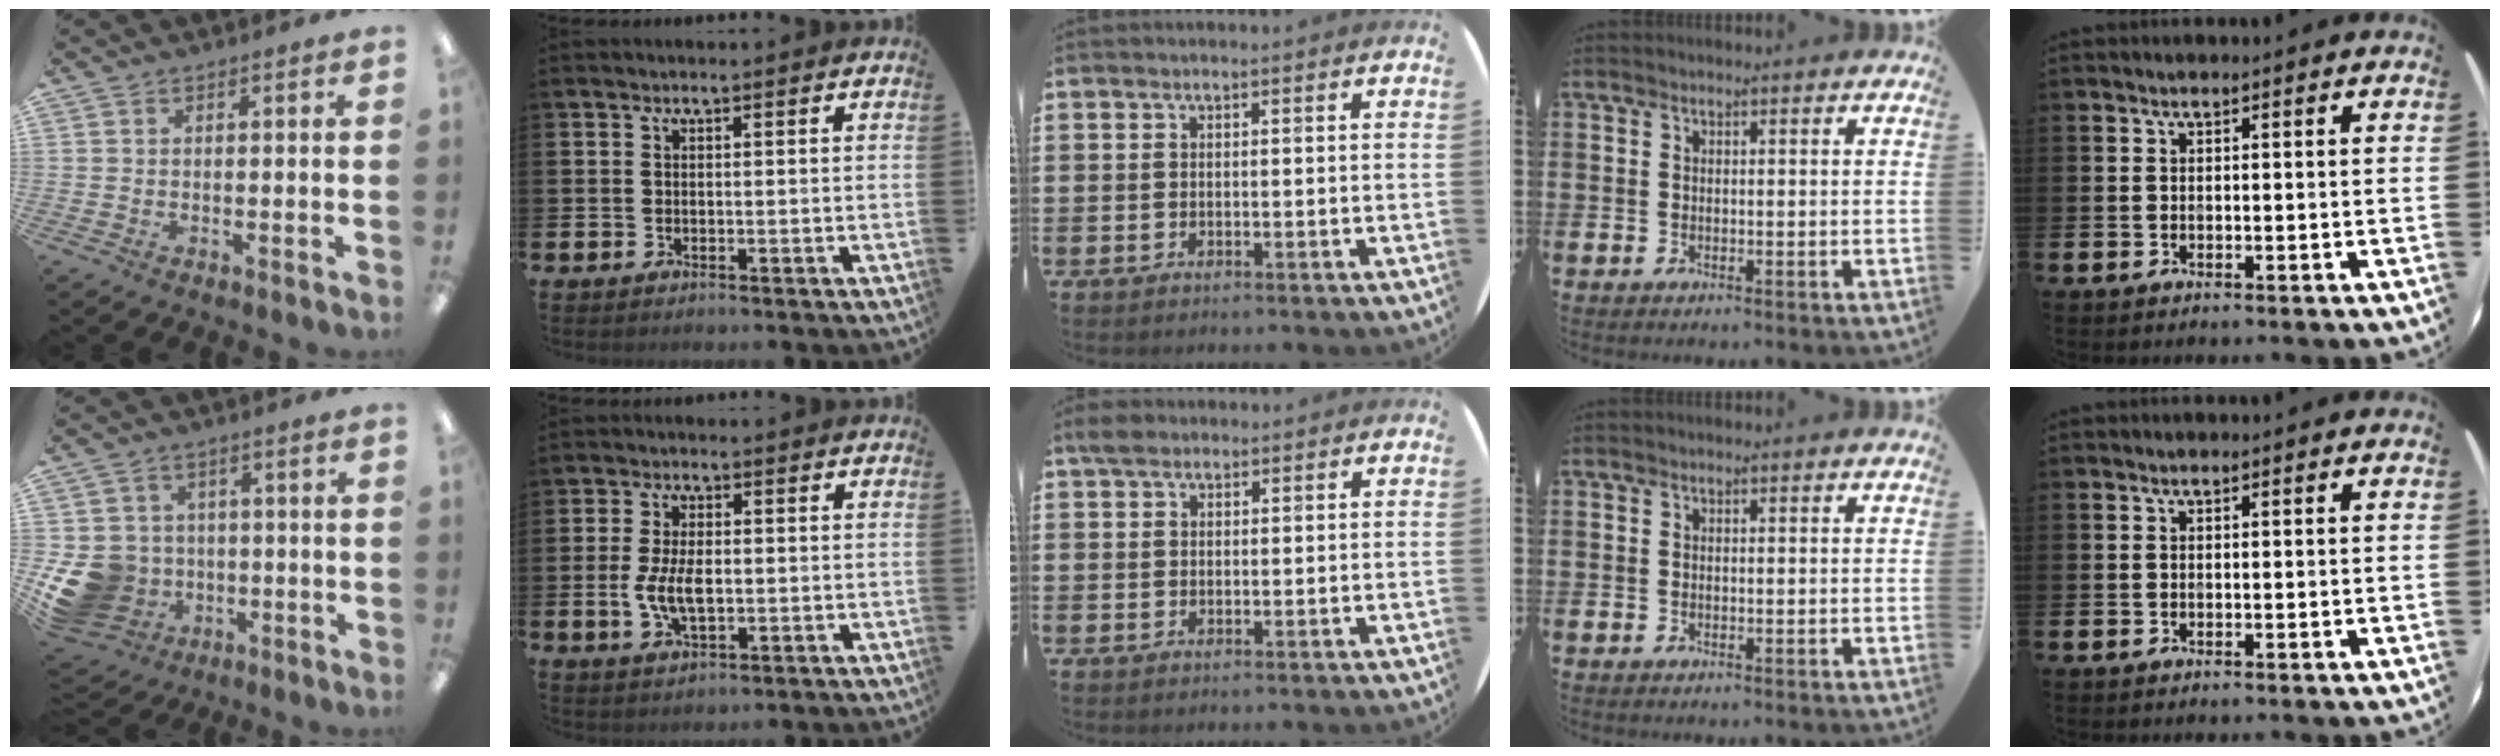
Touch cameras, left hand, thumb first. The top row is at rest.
{"thumb": {"total": 12.5, "force": [-2.9, 11.3, 4.6], "torque": [-0.122, 0.020, -0.042]}, "index": {"total": 5.4, "force": [-0.3, 2.7, 4.7], "torque": [-0.096, 0.002, -0.010]}, "middle": {"total": 1.8, "force": [1.5, 0.9, 0.6], "torque": [-0.006, 0.004, 0.026]}}